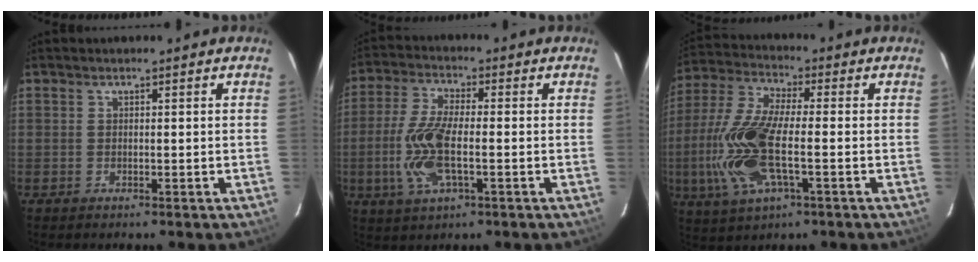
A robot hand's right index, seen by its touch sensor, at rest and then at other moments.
{"total": 11.0, "force": [-2.4, 3.6, 10.1], "torque": [-0.219, -0.003, -0.050]}
{"total": 16.3, "force": [-3.4, 5.7, 14.9], "torque": [-0.333, -0.004, -0.072]}